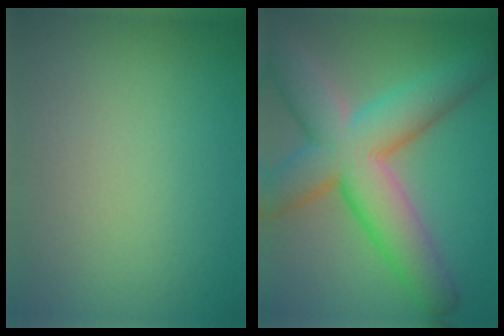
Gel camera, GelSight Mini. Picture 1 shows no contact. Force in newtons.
{"total": 11.2, "press": 11.2, "slide": 0.5}